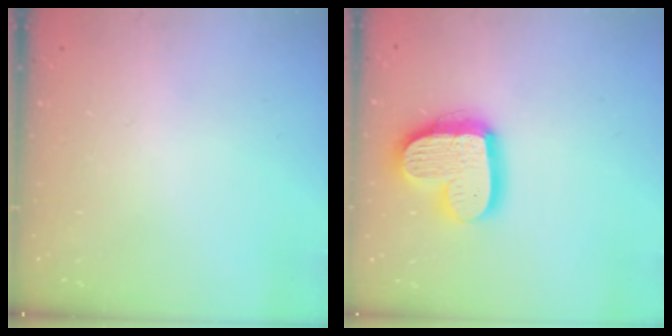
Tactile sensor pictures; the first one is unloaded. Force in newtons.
{"total": 17.4, "press": 17.3, "slide": 1.6}